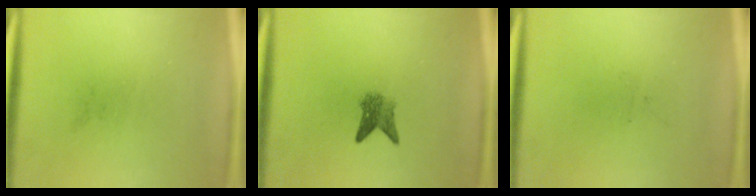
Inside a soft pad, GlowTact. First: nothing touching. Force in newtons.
{"total": 2.8}
{"total": 0.0}